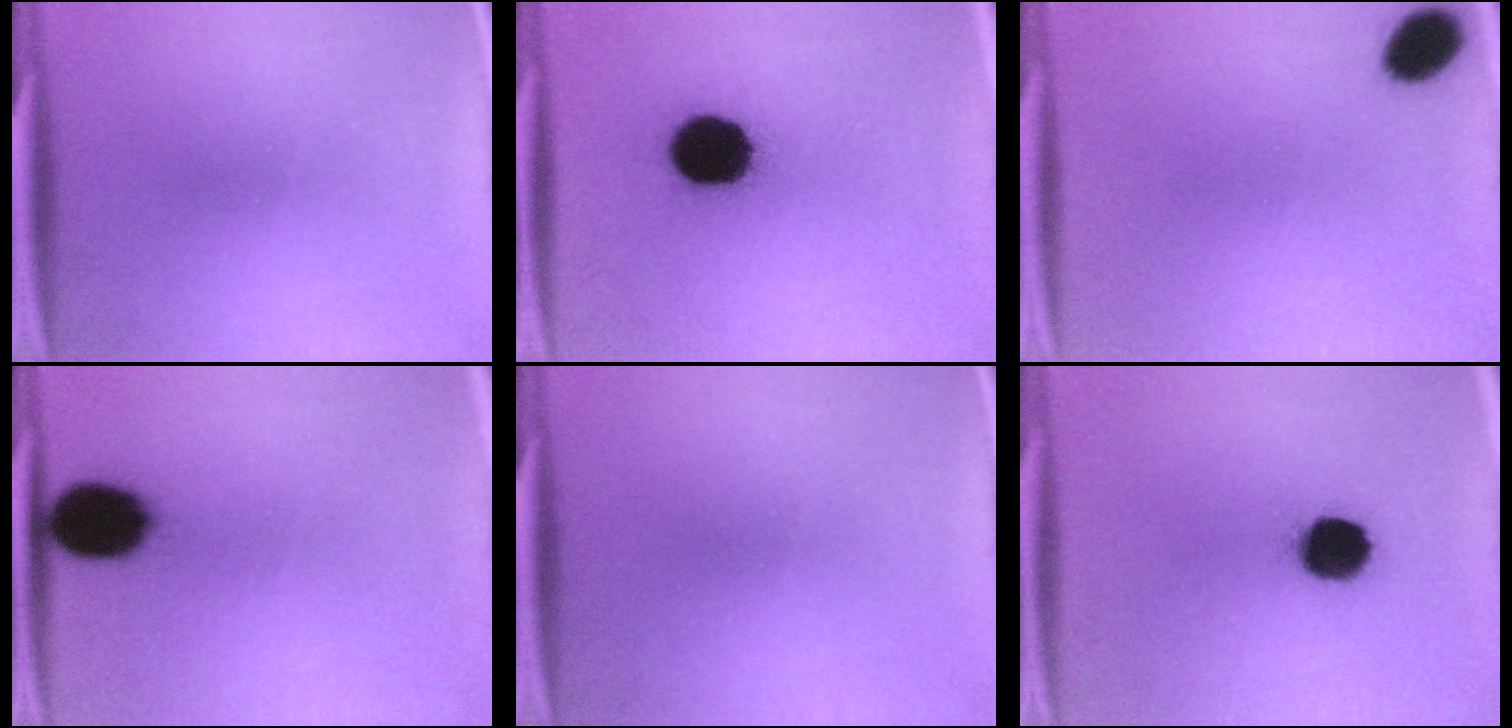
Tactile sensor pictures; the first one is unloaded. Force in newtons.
{"total": 16.2}
{"total": 7.0}
{"total": 13.0}
{"total": 0.0}
{"total": 11.9}